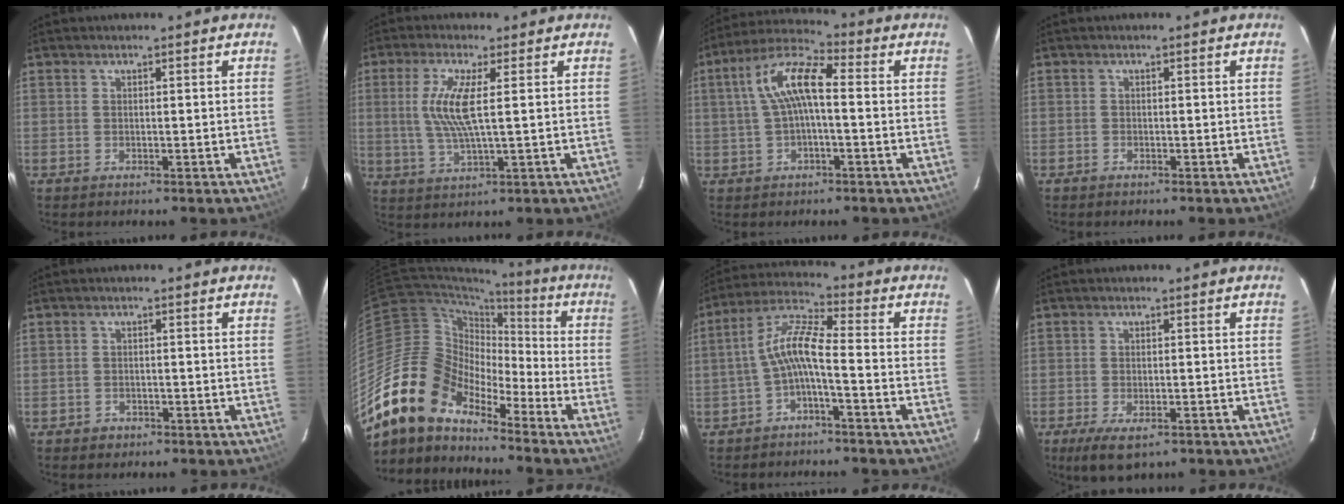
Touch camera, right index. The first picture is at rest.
{"total": 8.0, "force": [1.3, 1.1, 7.8], "torque": [-0.163, -0.002, 0.027]}
{"total": 9.9, "force": [0.6, 3.3, 9.3], "torque": [-0.186, 0.025, 0.009]}
{"total": 0.6, "force": [-0.5, 0.3, 0.0], "torque": [-0.001, 0.004, -0.010]}
{"total": 2.0, "force": [-1.2, 1.6, 0.3], "torque": [-0.009, 0.004, -0.016]}
{"total": 17.2, "force": [-13.6, 8.1, 6.8], "torque": [-0.130, 0.010, -0.264]}
{"total": 7.2, "force": [-2.4, 1.0, 6.8], "torque": [-0.162, 0.020, -0.048]}
{"total": 6.2, "force": [-3.9, 2.5, 4.1], "torque": [-0.094, -0.026, -0.065]}